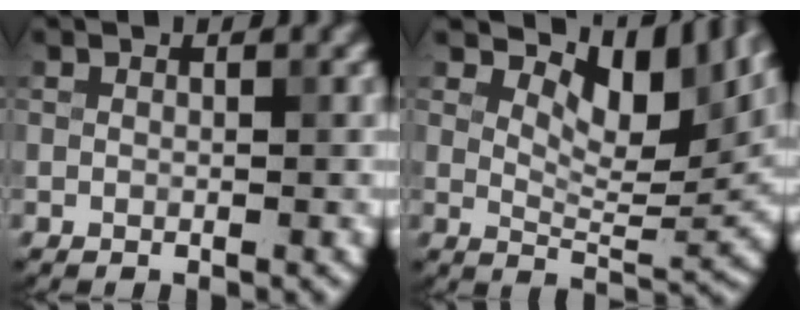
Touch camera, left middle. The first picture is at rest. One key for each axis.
{"total": 9.2, "fx": 5.5, "fy": 4.0, "fz": 6.2, "tx": -0.092, "ty": 0.001, "tz": 0.093}